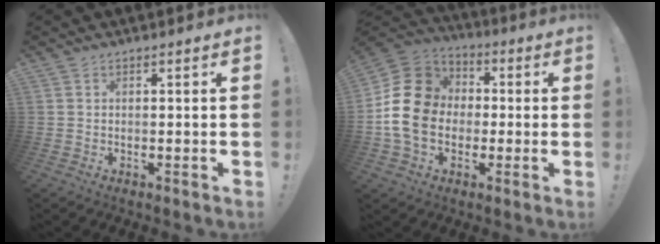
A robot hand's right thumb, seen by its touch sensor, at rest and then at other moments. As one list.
[{"total": 17.8, "force": [-0.4, 14.8, 10.0], "torque": [-0.166, 0.023, 0.003]}]